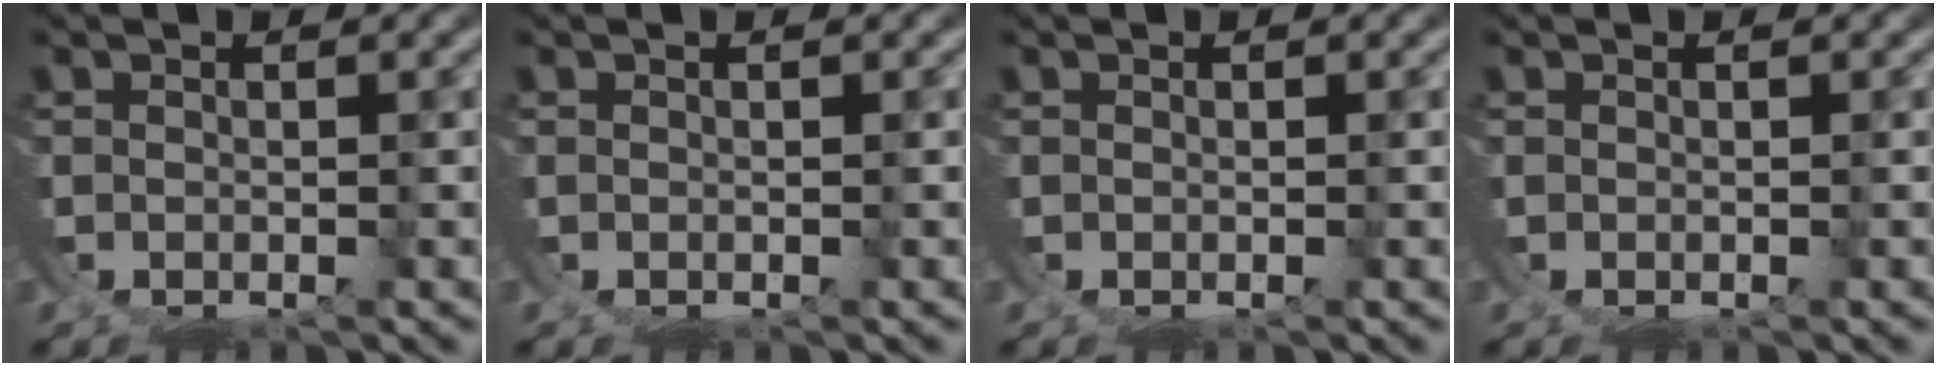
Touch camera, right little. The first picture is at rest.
{"total": 0.0}
{"total": 0.0}
{"total": 0.0}